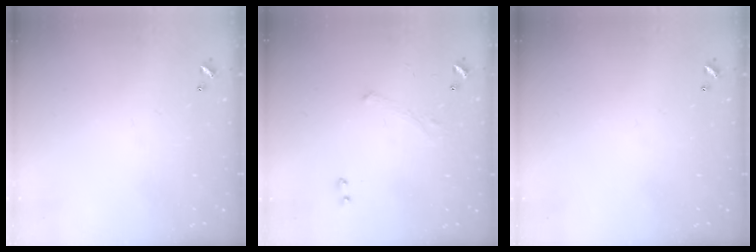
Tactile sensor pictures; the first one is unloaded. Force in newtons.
{"total": 1.6, "press": 1.5, "slide": 0.6}
{"total": 0.0}